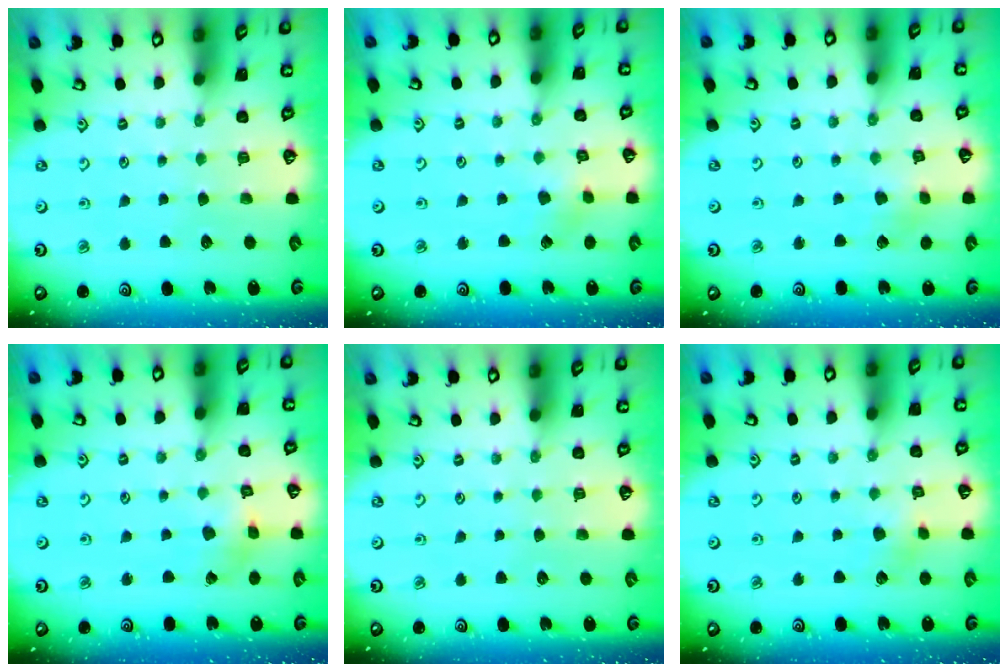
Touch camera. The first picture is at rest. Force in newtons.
{"total": 2.2, "press": 2.2, "slide": 0.2}
{"total": 2.8, "press": 2.8, "slide": 0.2}
{"total": 2.4, "press": 2.4, "slide": 0.5}
{"total": 0.0}
{"total": 3.7, "press": 3.6, "slide": 0.5}